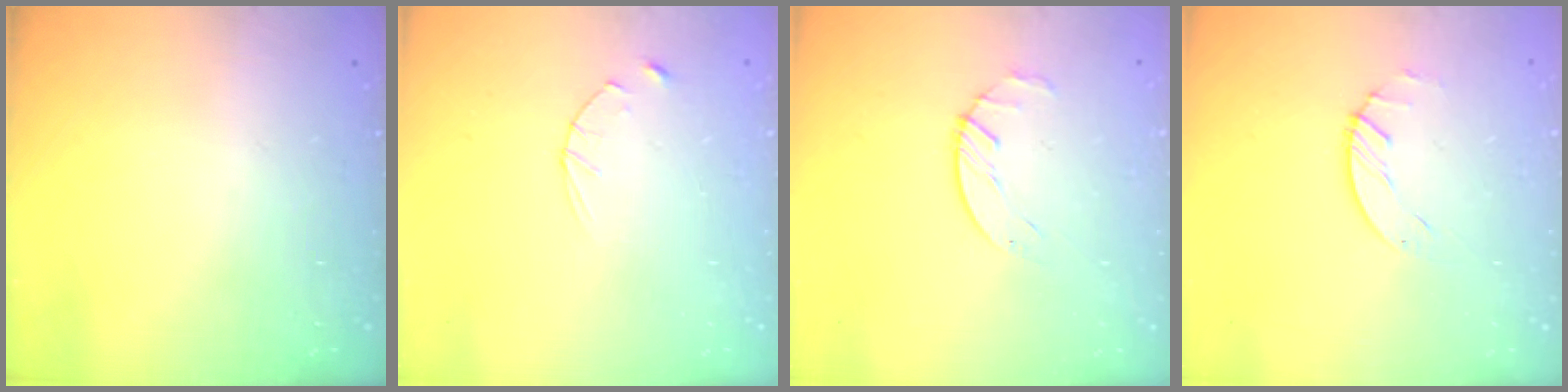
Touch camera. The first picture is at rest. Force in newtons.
{"total": 2.8, "press": 2.8, "slide": 0.4}
{"total": 1.6, "press": 1.6, "slide": 0.3}
{"total": 0.8, "press": 0.8, "slide": 0.2}